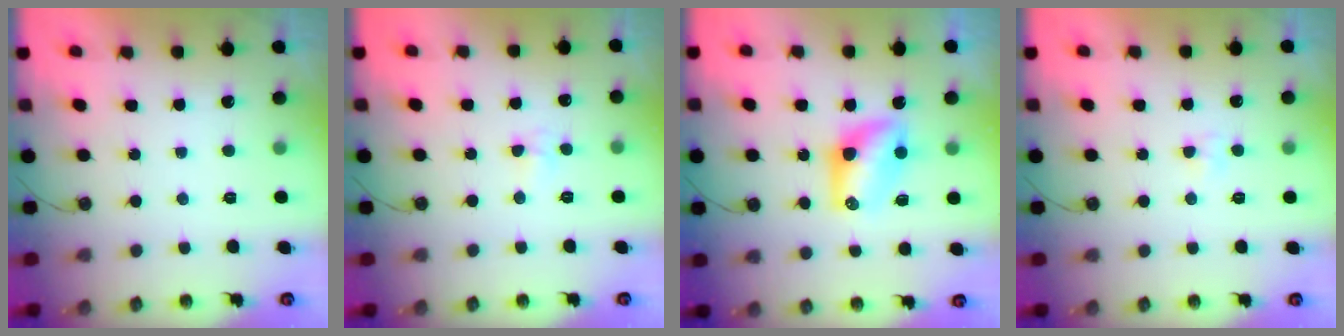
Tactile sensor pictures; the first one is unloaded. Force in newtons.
{"total": 3.9, "press": 3.9, "slide": 0.6}
{"total": 7.7, "press": 7.5, "slide": 1.8}
{"total": 3.1, "press": 2.7, "slide": 1.4}